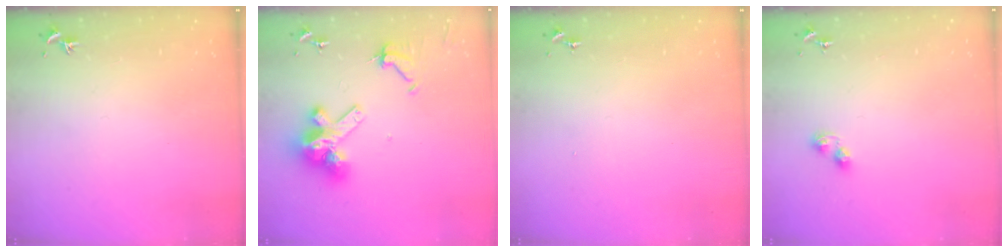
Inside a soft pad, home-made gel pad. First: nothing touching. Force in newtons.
{"total": 13.3, "press": 13.2, "slide": 1.5}
{"total": 0.0}
{"total": 3.7, "press": 3.7, "slide": 0.6}